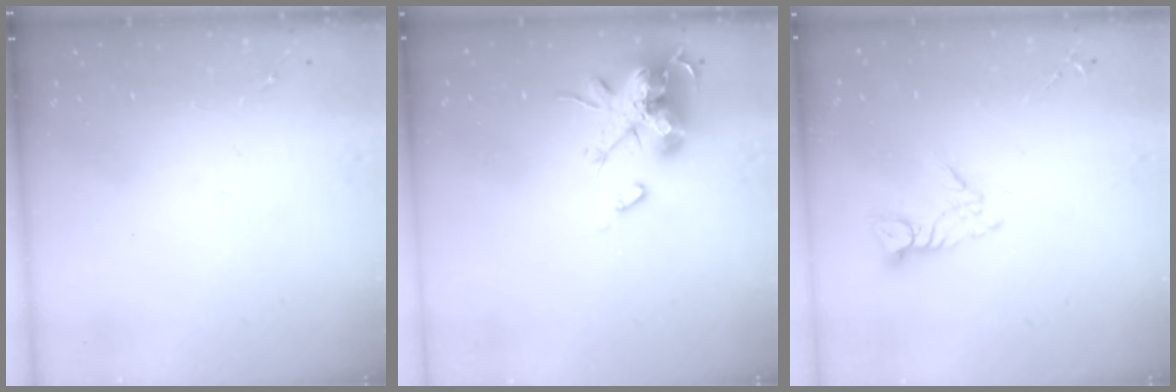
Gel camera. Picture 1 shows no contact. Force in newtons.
{"total": 18.5, "press": 18.5, "slide": 0.1}
{"total": 8.4, "press": 8.4, "slide": 0.9}